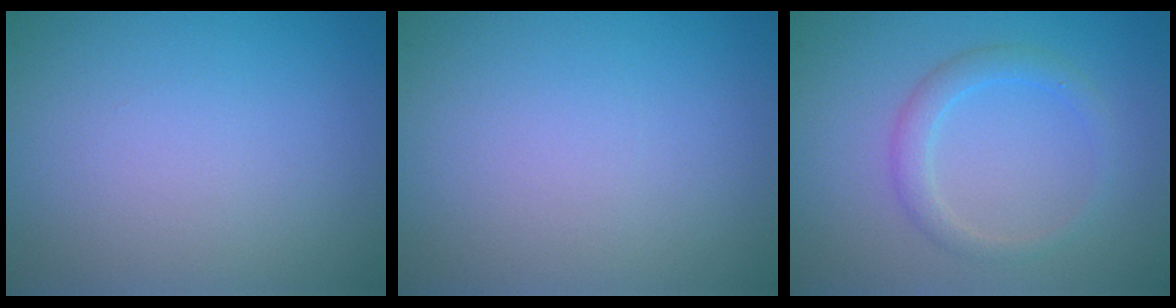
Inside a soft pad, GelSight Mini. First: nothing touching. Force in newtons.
{"total": 0.0}
{"total": 2.0, "press": 2.0, "slide": 0.2}